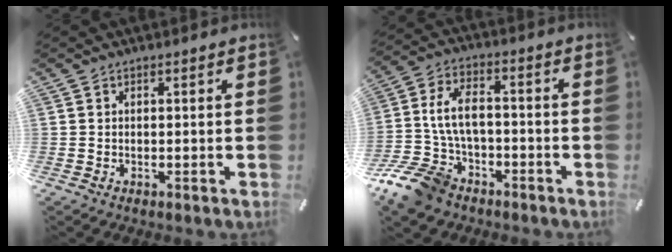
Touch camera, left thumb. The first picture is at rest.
{"total": 14.1, "force": [-4.4, 9.9, 9.0], "torque": [-0.198, 0.037, -0.079]}